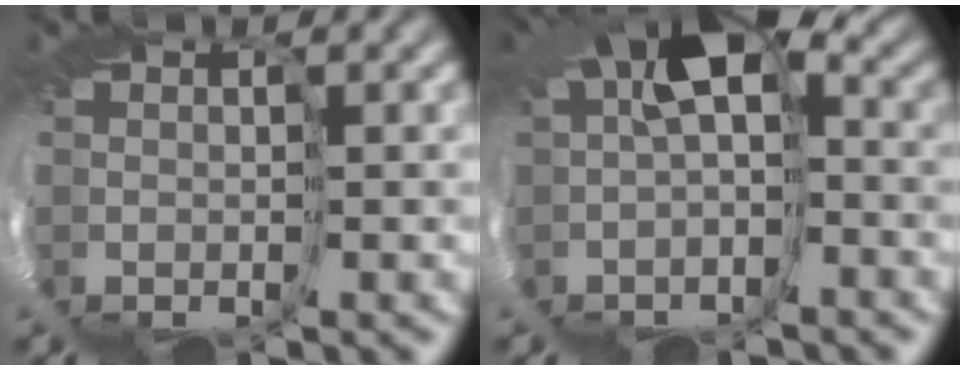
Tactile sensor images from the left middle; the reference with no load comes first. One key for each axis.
{"total": 5.7, "fx": -0.5, "fy": 2.1, "fz": 5.3, "tx": -0.080, "ty": -0.008, "tz": -0.005}